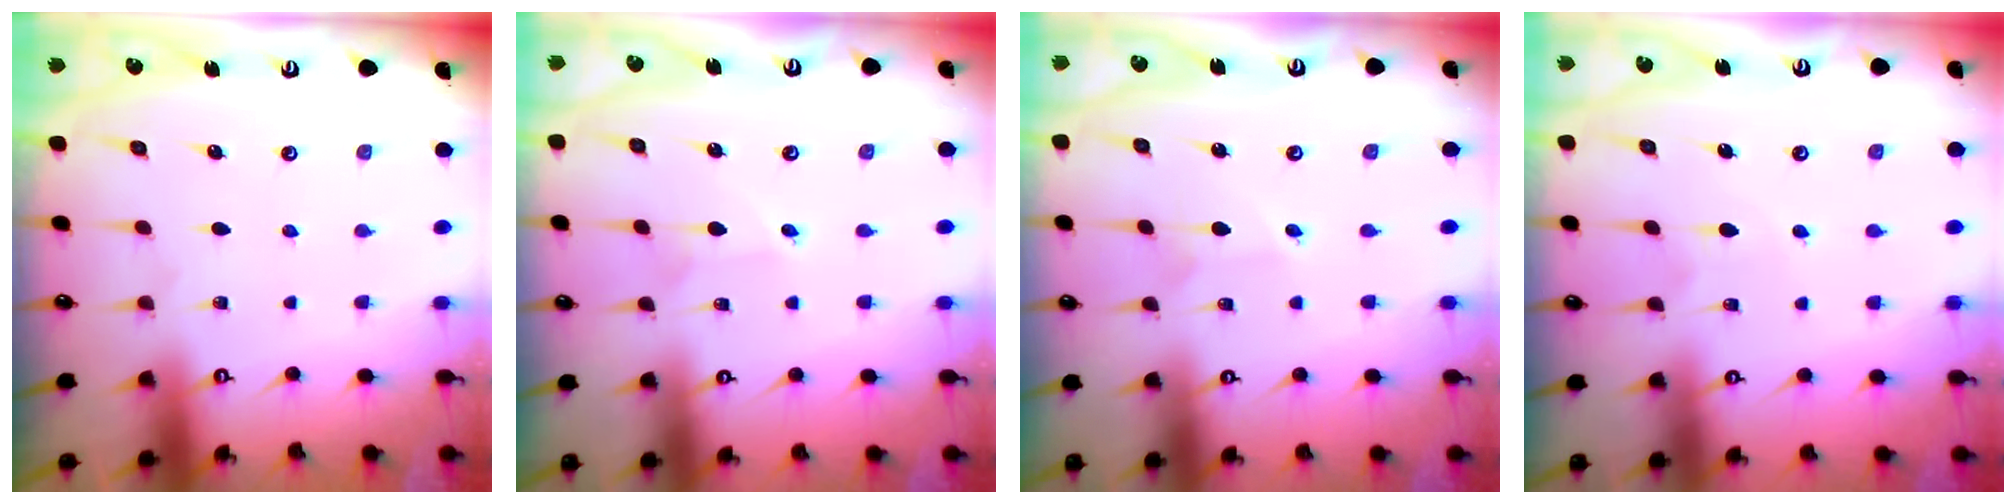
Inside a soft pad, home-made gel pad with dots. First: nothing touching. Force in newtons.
{"total": 2.7, "press": 2.7, "slide": 0.2}
{"total": 2.6, "press": 2.6, "slide": 0.2}
{"total": 4.1, "press": 4.1, "slide": 0.5}